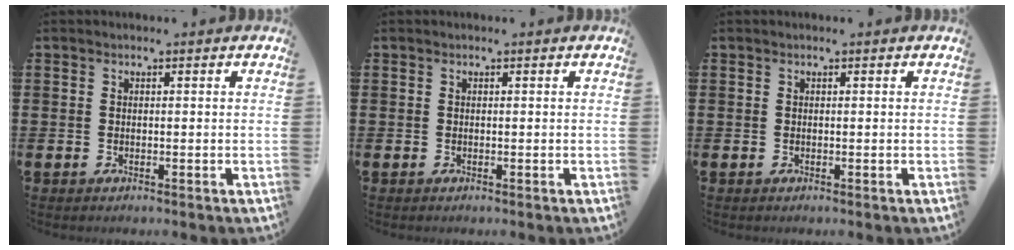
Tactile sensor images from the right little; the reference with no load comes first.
{"total": 0.0}
{"total": 0.0}